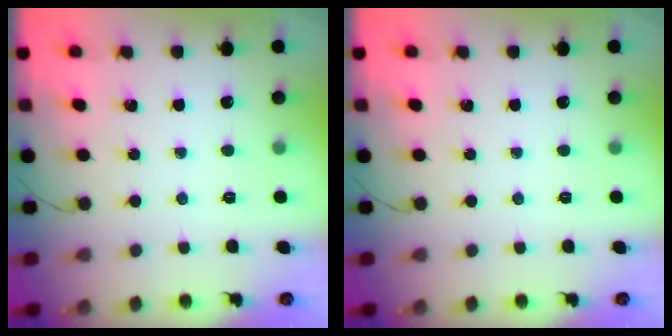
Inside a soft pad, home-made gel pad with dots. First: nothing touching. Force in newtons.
{"total": 0.0}